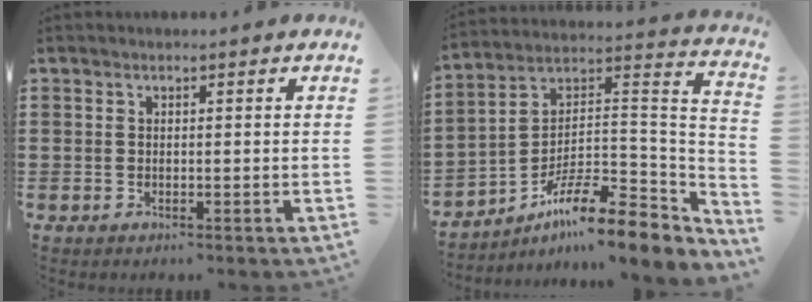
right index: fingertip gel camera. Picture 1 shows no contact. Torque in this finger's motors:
{"motor_torque": [0.88, 1.01, -0.27, -0.04]}